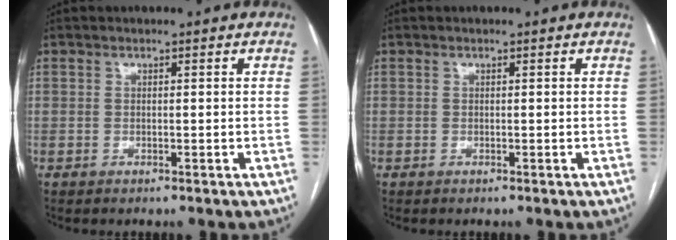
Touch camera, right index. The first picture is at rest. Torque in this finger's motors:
{"motor_torque": [0.00, 0.00, 0.00, 0.00]}